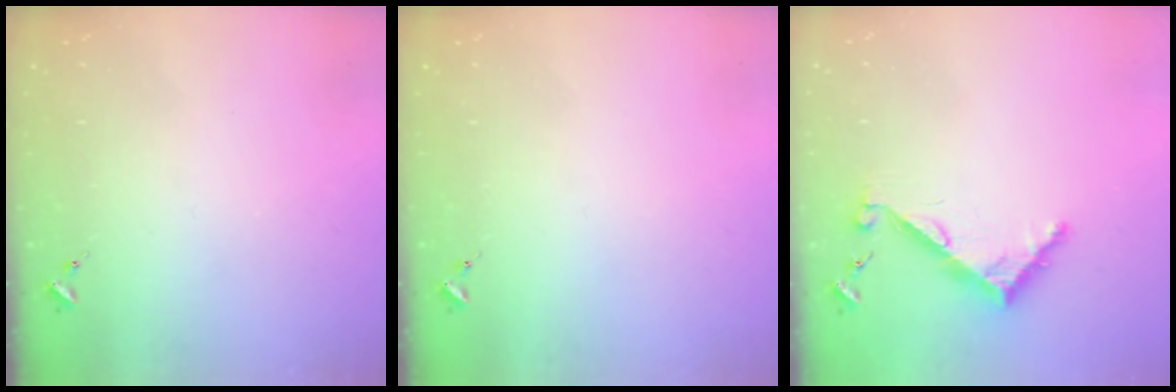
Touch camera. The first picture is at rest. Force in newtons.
{"total": 0.0}
{"total": 6.7, "press": 6.6, "slide": 0.6}